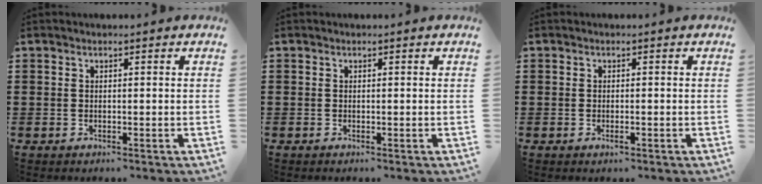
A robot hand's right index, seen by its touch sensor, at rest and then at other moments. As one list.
[{"total": 0.0}, {"total": 0.7, "force": [-0.3, 0.1, 0.6], "torque": [-0.013, -0.005, -0.004]}]